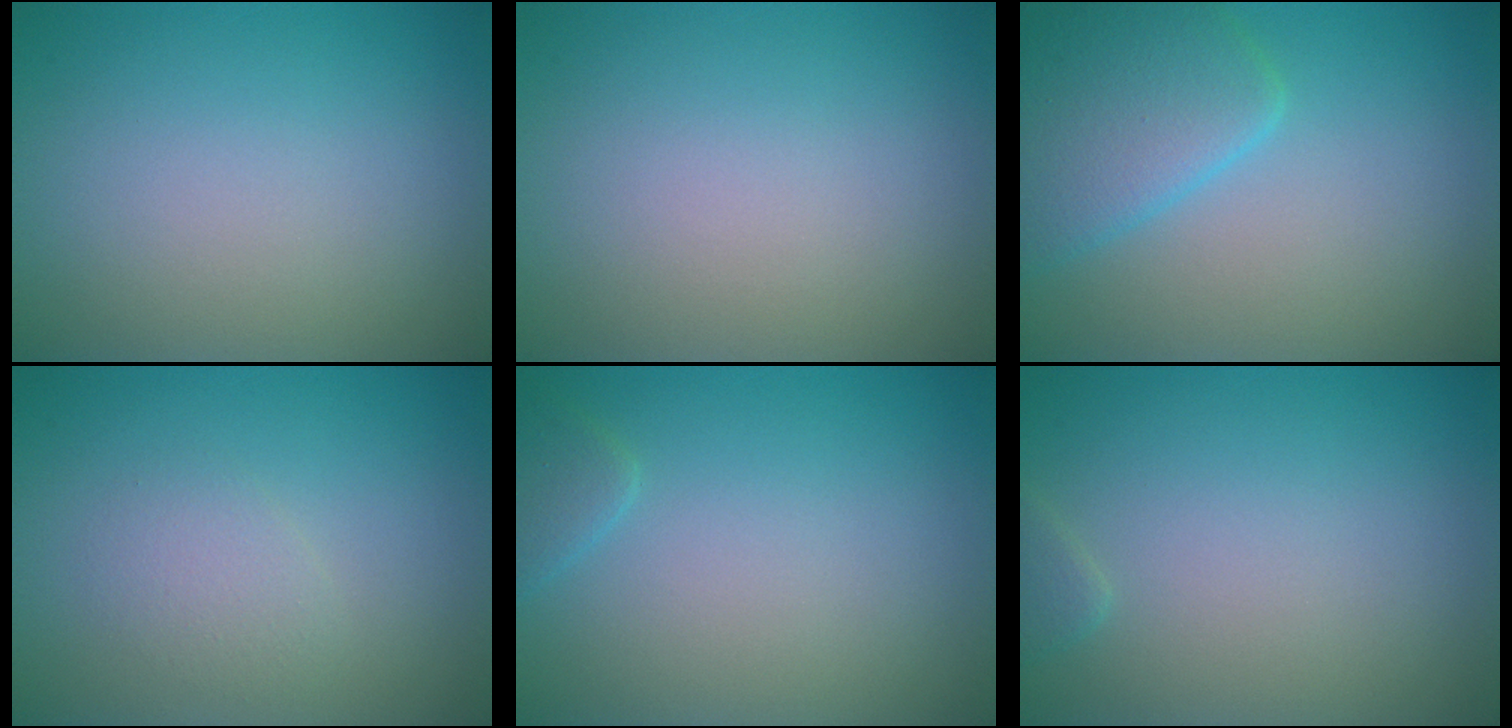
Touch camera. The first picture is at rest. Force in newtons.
{"total": 0.0}
{"total": 5.0, "press": 5.0, "slide": 0.3}
{"total": 1.6, "press": 1.6, "slide": 0.0}
{"total": 1.4, "press": 1.4, "slide": 0.1}
{"total": 0.6, "press": 0.6, "slide": 0.1}